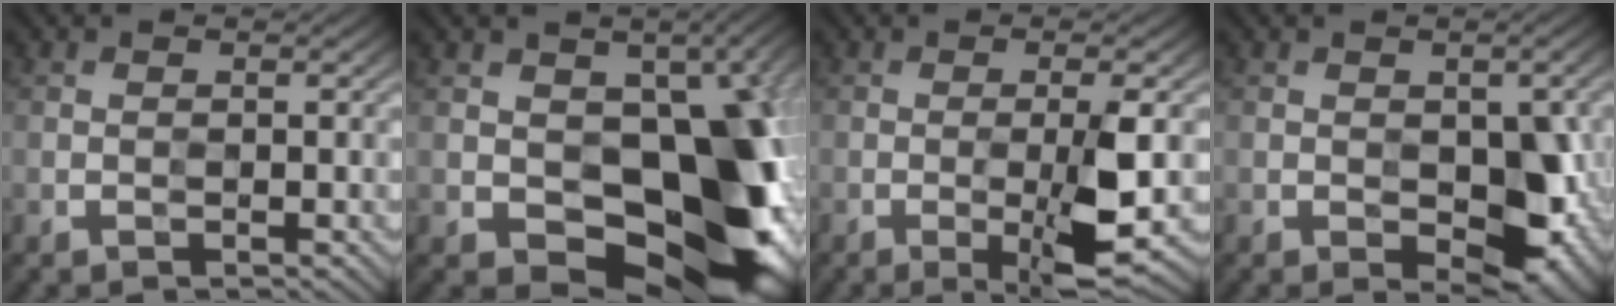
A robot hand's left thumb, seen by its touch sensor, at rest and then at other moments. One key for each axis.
{"total": 15.7, "fx": -2.7, "fy": 9.9, "fz": 11.8, "tx": -0.136, "ty": -0.017, "tz": -0.031}
{"total": 5.7, "fx": -1.8, "fy": 0.7, "fz": 5.4, "tx": -0.079, "ty": 0.006, "tz": -0.023}
{"total": 7.8, "fx": -2.4, "fy": 4.3, "fz": 6.0, "tx": -0.084, "ty": -0.010, "tz": -0.028}